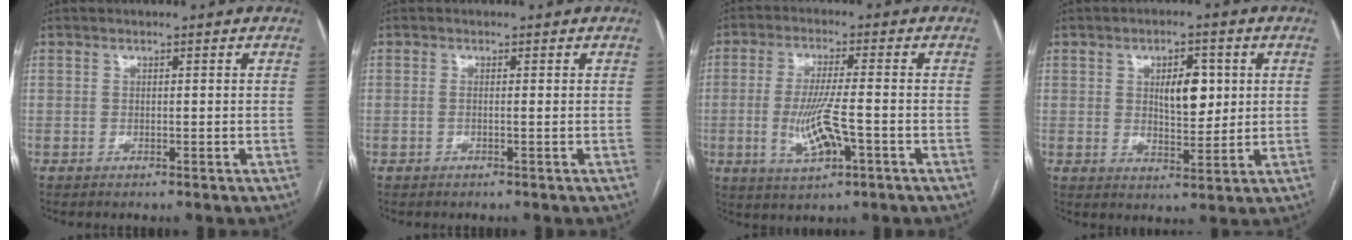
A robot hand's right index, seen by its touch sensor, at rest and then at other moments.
{"total": 0.7, "force": [-0.1, 0.0, 0.7], "torque": [-0.019, -0.001, 0.000]}
{"total": 8.3, "force": [-2.1, 1.4, 7.9], "torque": [-0.155, -0.009, -0.034]}
{"total": 6.7, "force": [1.6, 3.0, 5.8], "torque": [-0.088, 0.004, 0.031]}